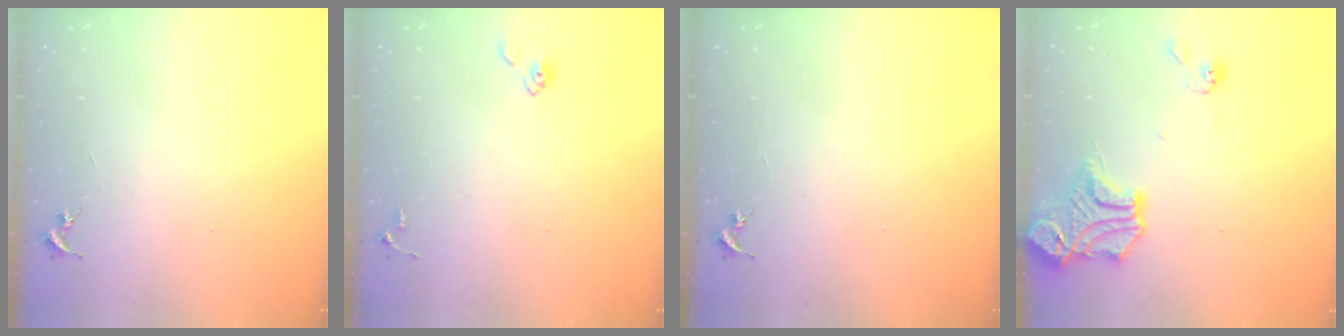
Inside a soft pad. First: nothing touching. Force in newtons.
{"total": 3.3, "press": 3.3, "slide": 0.4}
{"total": 0.0}
{"total": 15.8, "press": 15.8, "slide": 1.5}